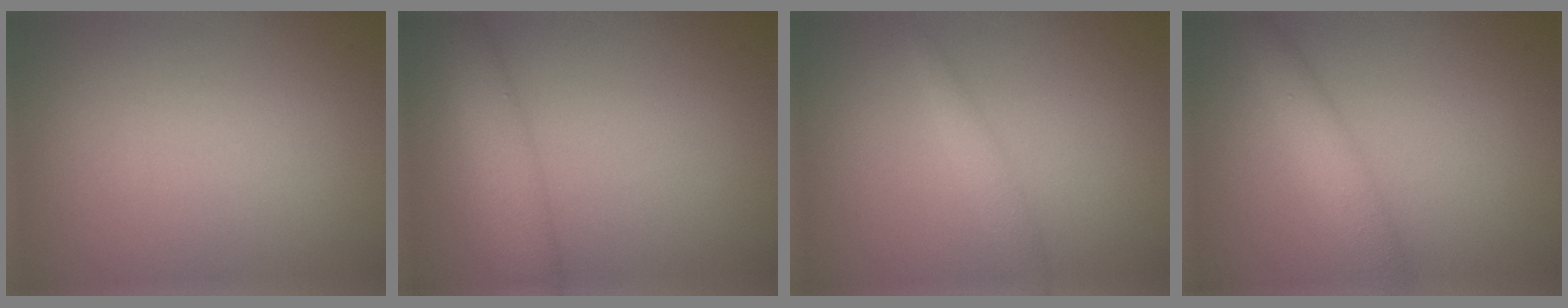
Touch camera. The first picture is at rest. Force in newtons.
{"total": 3.7, "press": 3.7, "slide": 0.2}
{"total": 1.4, "press": 1.4, "slide": 0.0}
{"total": 3.2, "press": 3.2, "slide": 0.2}